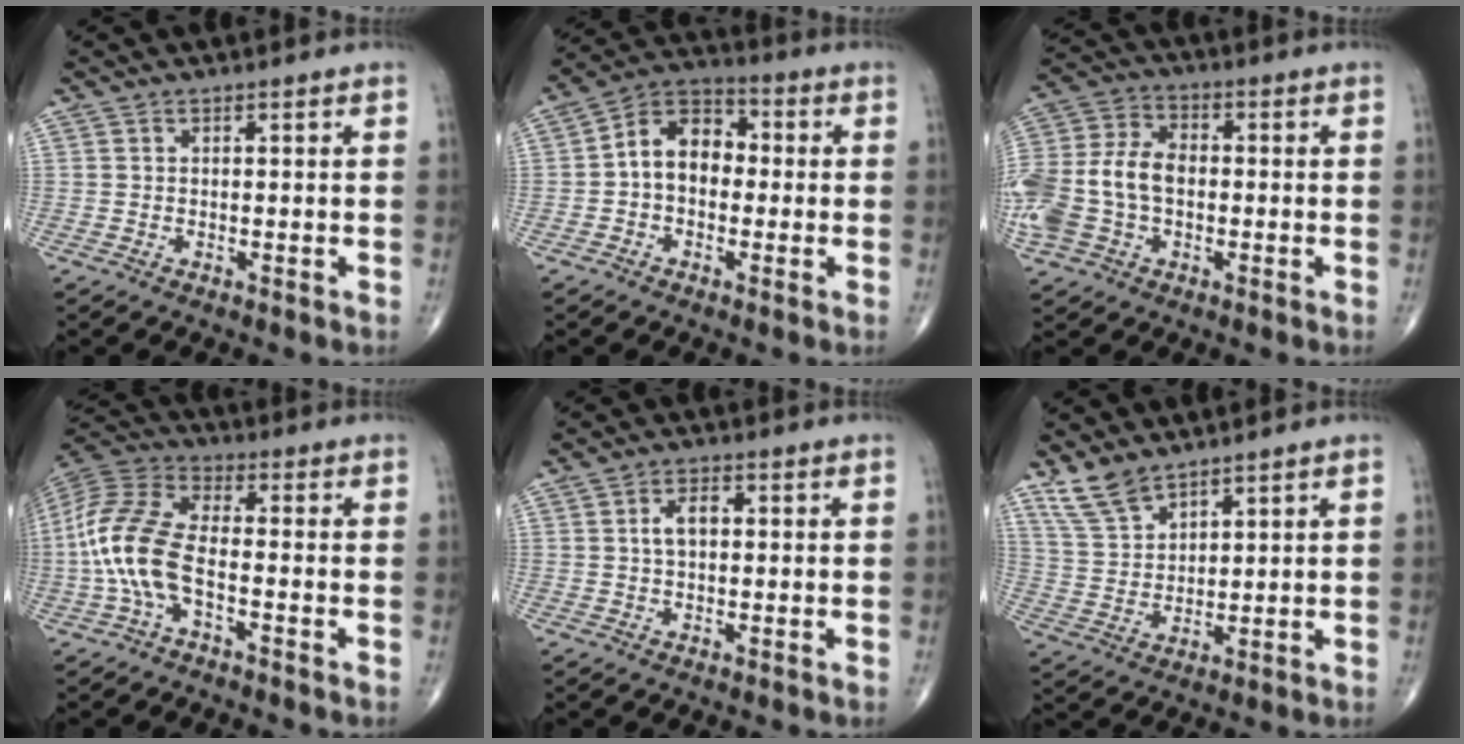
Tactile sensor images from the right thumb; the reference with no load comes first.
{"total": 9.7, "force": [-0.4, 7.0, 6.8], "torque": [-0.084, 0.034, -0.022]}
{"total": 15.6, "force": [-2.0, 10.8, 11.1], "torque": [-0.249, 0.030, -0.038]}
{"total": 13.3, "force": [-3.1, 6.0, 11.5], "torque": [-0.264, 0.032, -0.066]}
{"total": 3.7, "force": [0.4, 2.1, 3.0], "torque": [-0.057, 0.009, 0.006]}
{"total": 7.0, "force": [5.6, 2.8, 3.1], "torque": [-0.055, -0.024, 0.123]}